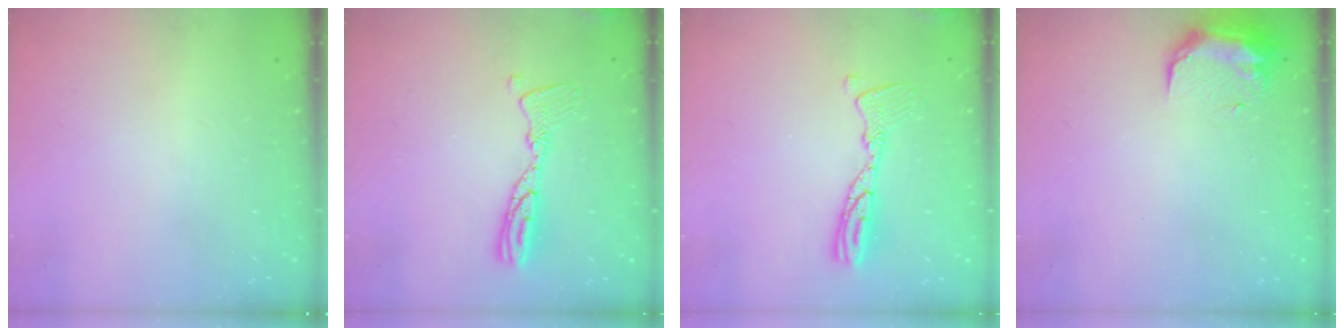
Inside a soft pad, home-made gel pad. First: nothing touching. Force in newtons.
{"total": 10.8, "press": 10.8, "slide": 1.0}
{"total": 10.8, "press": 10.8, "slide": 1.0}
{"total": 9.3, "press": 9.1, "slide": 1.9}